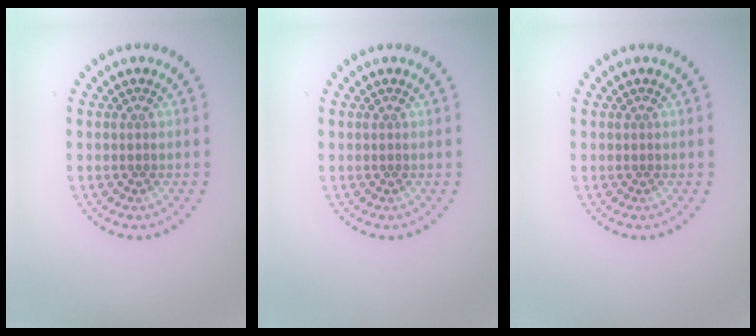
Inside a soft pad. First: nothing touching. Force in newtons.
{"total": 0.0}
{"total": 0.0}